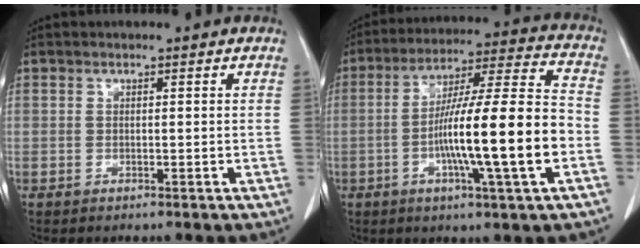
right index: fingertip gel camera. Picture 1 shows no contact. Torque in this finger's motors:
{"motor_torque": [2.12, -0.02, 1.05, 0.21]}